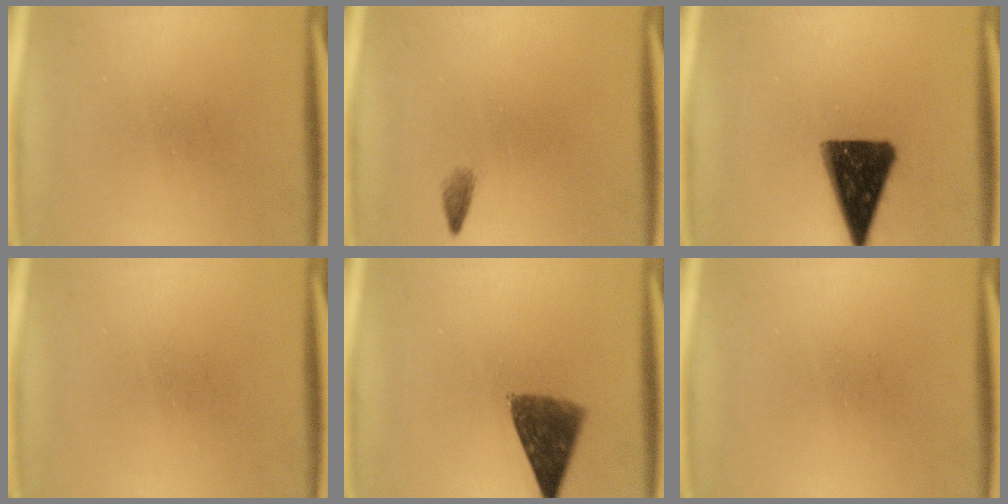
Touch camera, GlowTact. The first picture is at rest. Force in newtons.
{"total": 1.0}
{"total": 14.2}
{"total": 0.0}
{"total": 8.2}
{"total": 0.0}